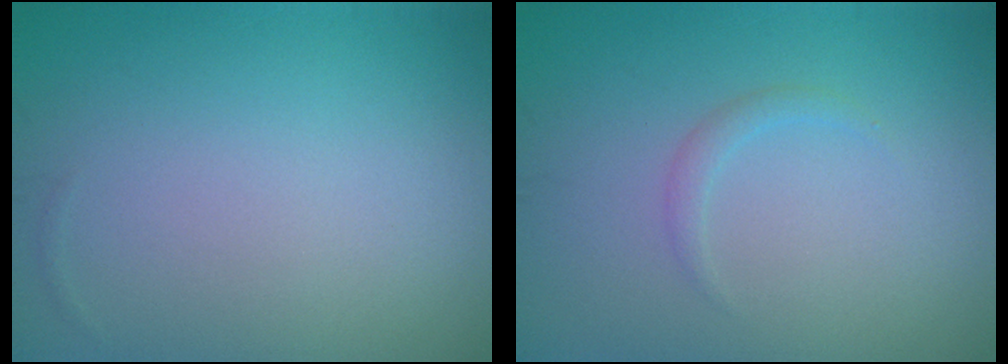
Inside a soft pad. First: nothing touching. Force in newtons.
{"total": 0.9, "press": 0.9, "slide": 0.0}